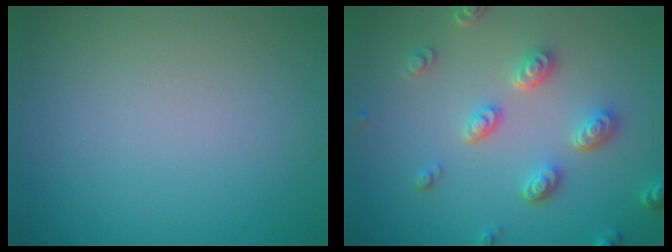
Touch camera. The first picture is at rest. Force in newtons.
{"total": 3.8, "press": 3.2, "slide": 2.0}